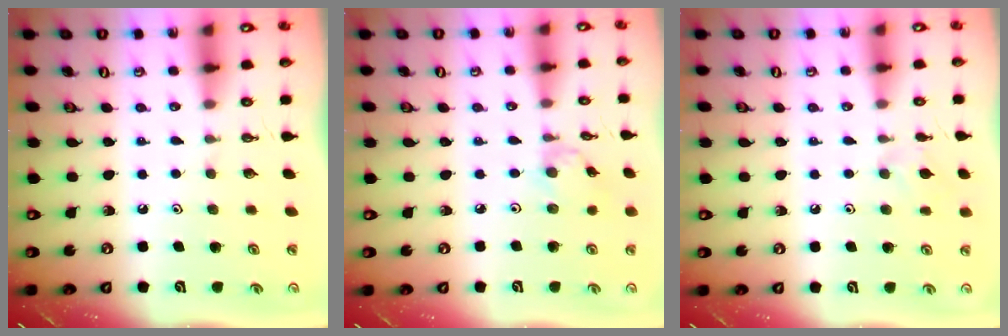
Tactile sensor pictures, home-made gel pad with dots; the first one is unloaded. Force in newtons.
{"total": 1.7, "press": 1.6, "slide": 0.4}
{"total": 5.0, "press": 5.0, "slide": 0.7}